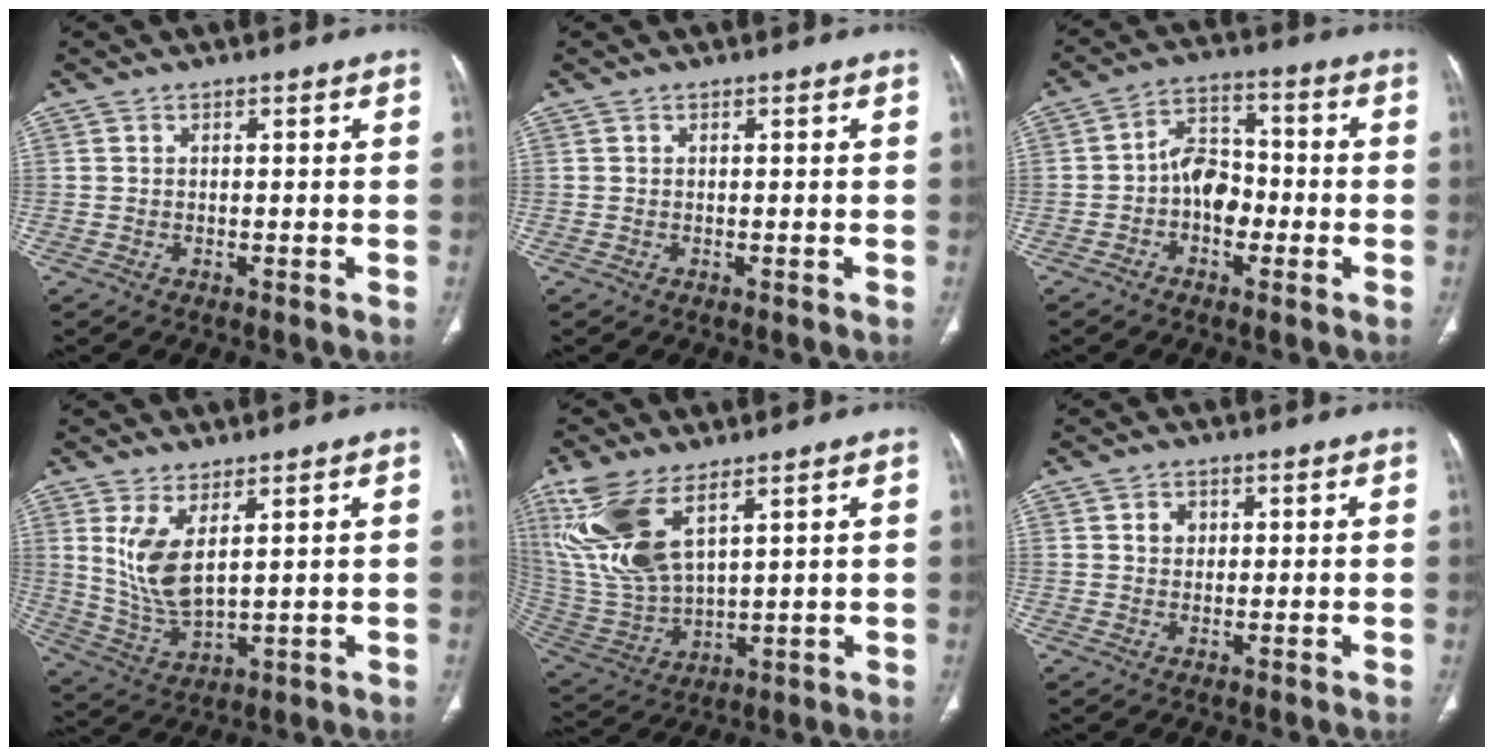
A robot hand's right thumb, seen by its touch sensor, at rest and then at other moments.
{"total": 0.0}
{"total": 8.2, "force": [-1.7, 5.5, 5.8], "torque": [-0.066, 0.029, -0.041]}
{"total": 9.1, "force": [3.2, 3.6, 7.7], "torque": [-0.157, -0.029, 0.081]}
{"total": 16.2, "force": [8.1, 7.0, 12.1], "torque": [-0.262, -0.027, 0.181]}
{"total": 2.3, "force": [0.7, 2.0, 1.0], "torque": [-0.005, -0.001, 0.012]}